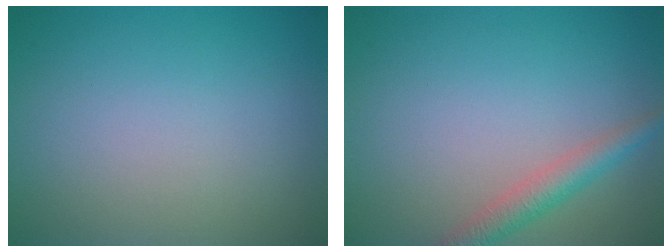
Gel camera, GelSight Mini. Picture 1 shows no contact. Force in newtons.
{"total": 2.6, "press": 2.6, "slide": 0.1}